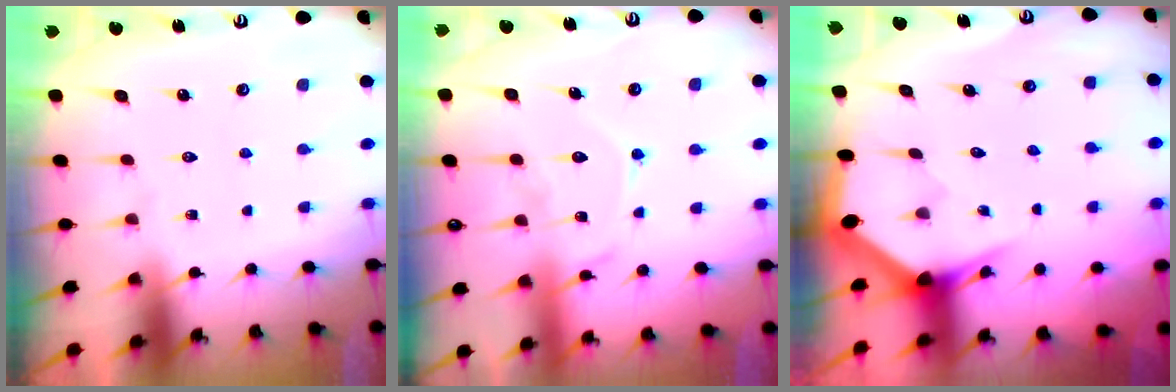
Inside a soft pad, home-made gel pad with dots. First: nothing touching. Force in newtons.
{"total": 11.9, "press": 11.8, "slide": 1.1}
{"total": 3.0, "press": 3.0, "slide": 0.1}